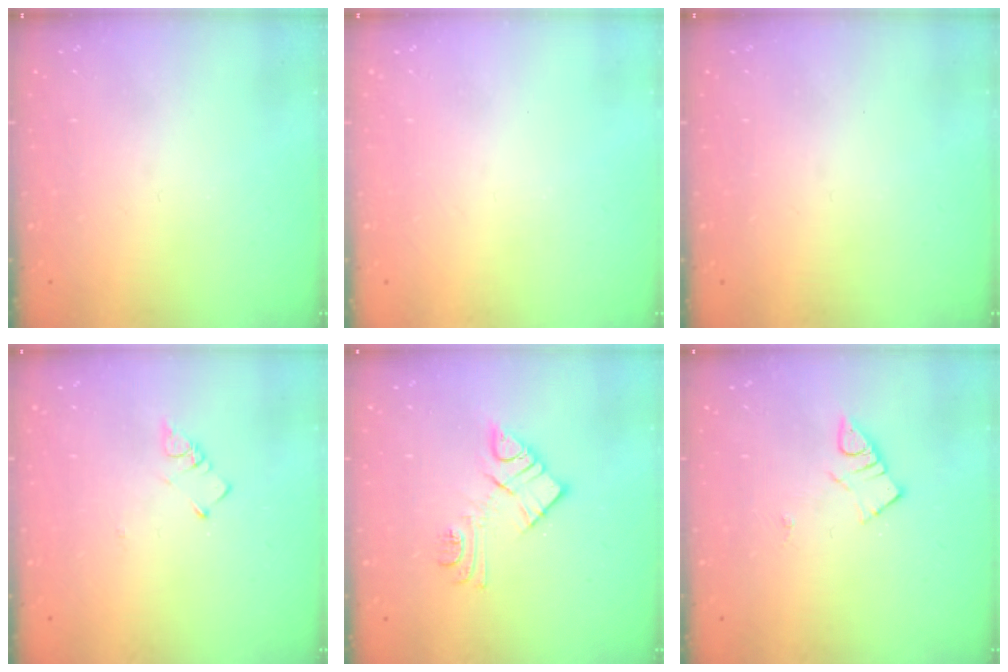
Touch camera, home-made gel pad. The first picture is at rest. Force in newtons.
{"total": 0.0}
{"total": 0.0}
{"total": 2.6, "press": 2.6, "slide": 0.5}
{"total": 11.0, "press": 11.0, "slide": 0.6}
{"total": 3.8, "press": 3.7, "slide": 0.4}